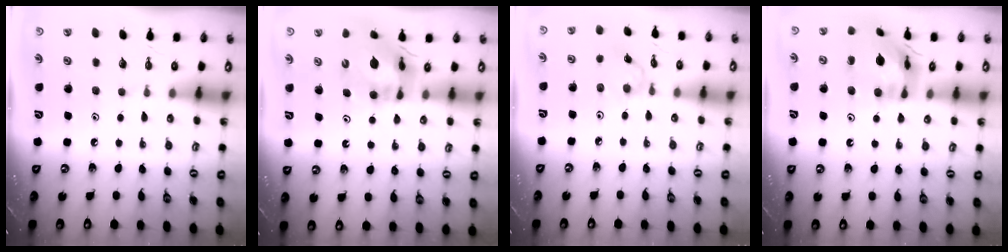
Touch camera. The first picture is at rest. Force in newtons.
{"total": 11.1, "press": 11.1, "slide": 1.2}
{"total": 1.7, "press": 1.6, "slide": 0.4}
{"total": 13.2, "press": 13.1, "slide": 1.7}